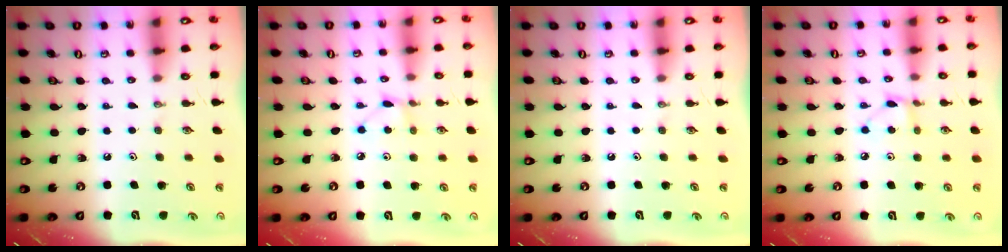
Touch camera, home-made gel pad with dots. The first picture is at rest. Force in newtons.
{"total": 3.6, "press": 3.5, "slide": 0.4}
{"total": 0.0}
{"total": 5.6, "press": 5.5, "slide": 0.7}